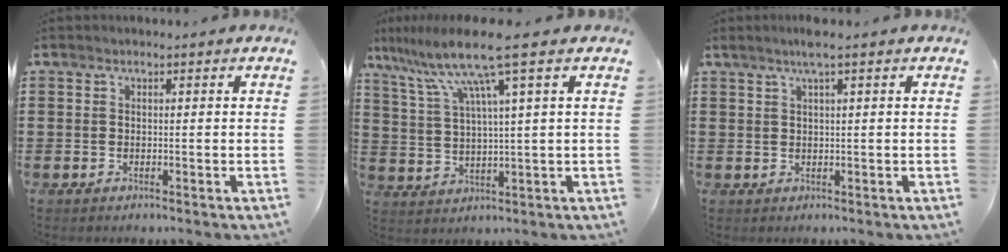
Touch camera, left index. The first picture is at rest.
{"total": 10.1, "force": [6.1, -0.2, 8.1], "torque": [-0.189, -0.024, 0.095]}
{"total": 2.5, "force": [1.4, -0.2, 2.0], "torque": [-0.040, 0.001, 0.025]}